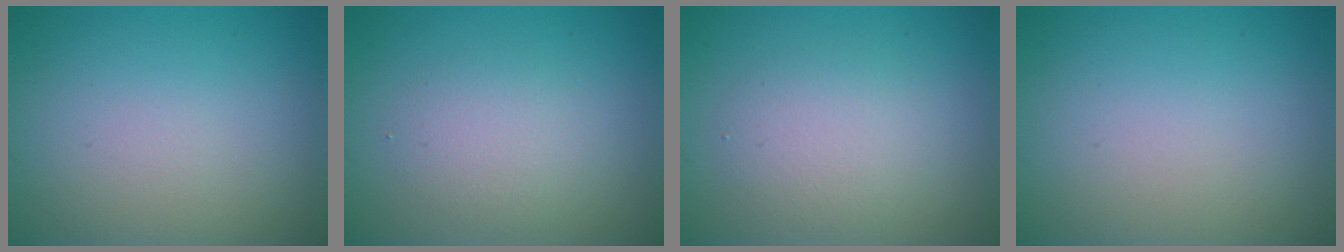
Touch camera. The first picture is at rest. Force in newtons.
{"total": 2.3, "press": 2.3, "slide": 0.1}
{"total": 2.9, "press": 2.9, "slide": 0.3}
{"total": 0.0}